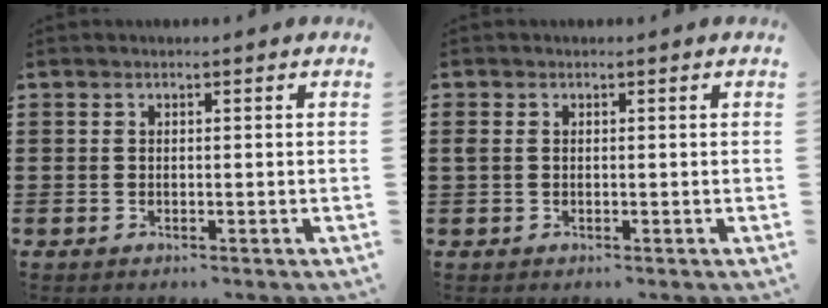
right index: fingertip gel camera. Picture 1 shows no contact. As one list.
[{"total": 1.2, "force": [0.2, 0.9, 0.7], "torque": [-0.018, 0.006, 0.003]}]